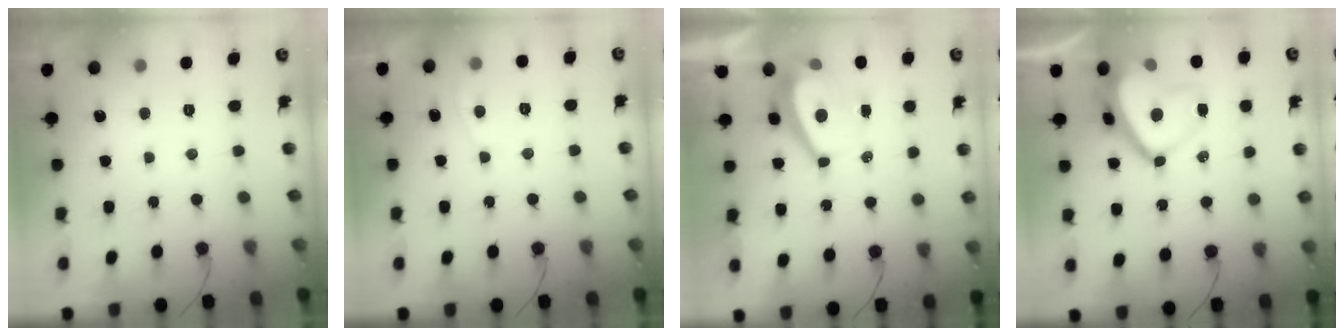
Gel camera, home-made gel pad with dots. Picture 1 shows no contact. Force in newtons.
{"total": 3.7, "press": 3.7, "slide": 0.5}
{"total": 4.7, "press": 4.7, "slide": 0.5}
{"total": 11.1, "press": 10.8, "slide": 2.2}